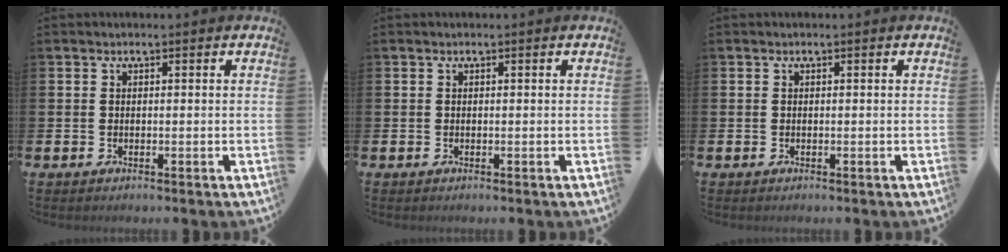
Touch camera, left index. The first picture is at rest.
{"total": 0.0}
{"total": 0.0}